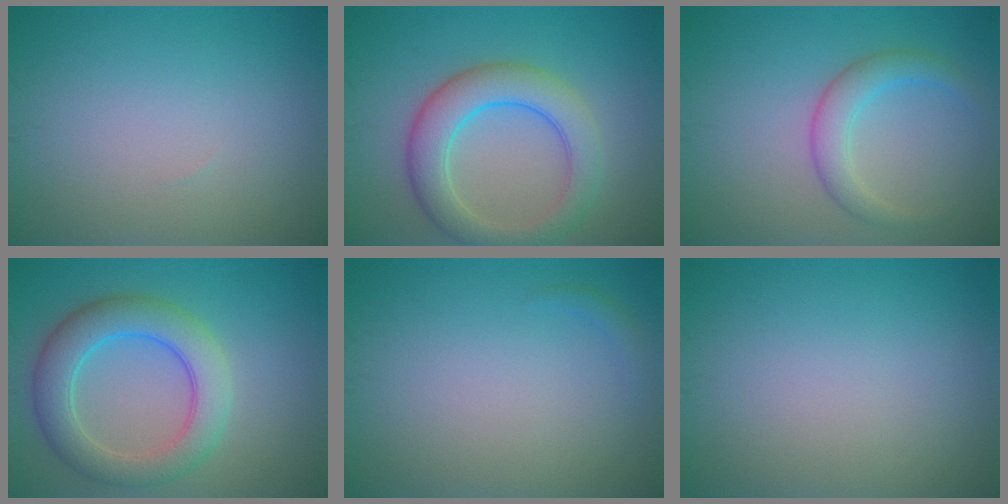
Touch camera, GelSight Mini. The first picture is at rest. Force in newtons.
{"total": 5.9, "press": 5.9, "slide": 0.2}
{"total": 3.0, "press": 3.0, "slide": 0.1}
{"total": 6.2, "press": 6.2, "slide": 0.2}
{"total": 0.7, "press": 0.7, "slide": 0.1}
{"total": 0.0}